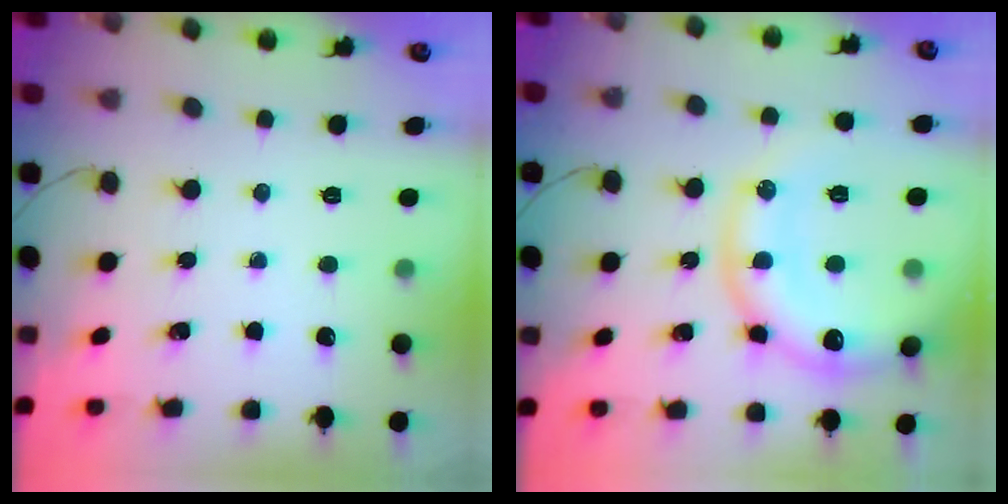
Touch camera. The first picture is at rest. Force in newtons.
{"total": 19.6, "press": 19.4, "slide": 2.7}